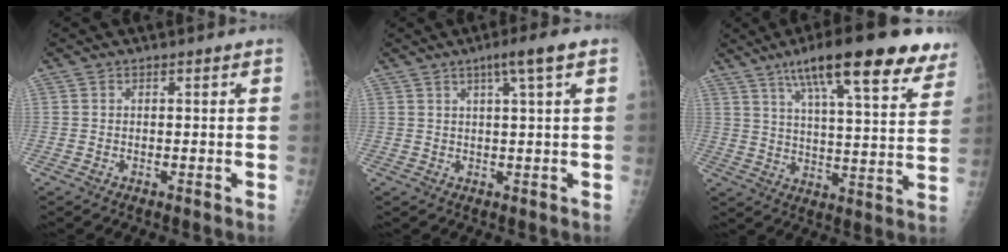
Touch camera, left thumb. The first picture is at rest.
{"total": 5.1, "force": [2.5, -0.2, 4.4], "torque": [-0.074, -0.002, 0.041]}
{"total": 22.4, "force": [14.5, 5.2, 16.3], "torque": [-0.216, -0.035, 0.209]}